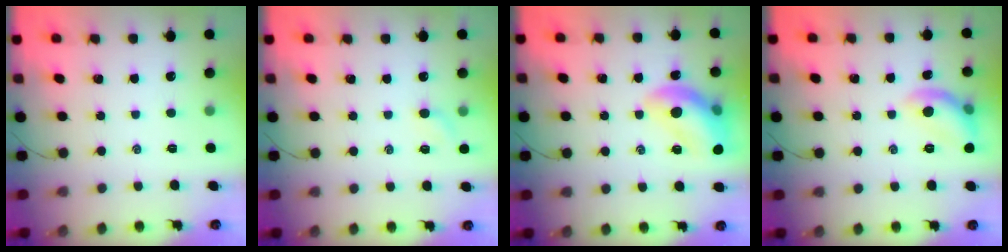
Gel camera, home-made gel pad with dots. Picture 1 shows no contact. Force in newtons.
{"total": 4.3, "press": 4.2, "slide": 1.1}
{"total": 16.1, "press": 15.9, "slide": 1.9}
{"total": 9.5, "press": 9.4, "slide": 1.3}